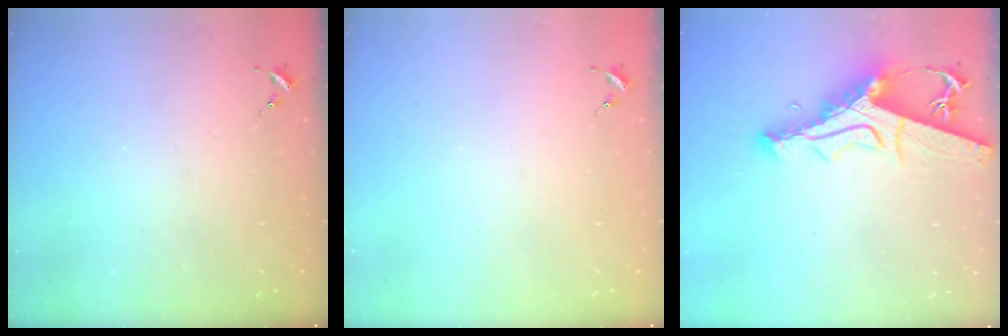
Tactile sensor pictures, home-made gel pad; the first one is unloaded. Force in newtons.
{"total": 0.0}
{"total": 11.8, "press": 11.7, "slide": 1.3}